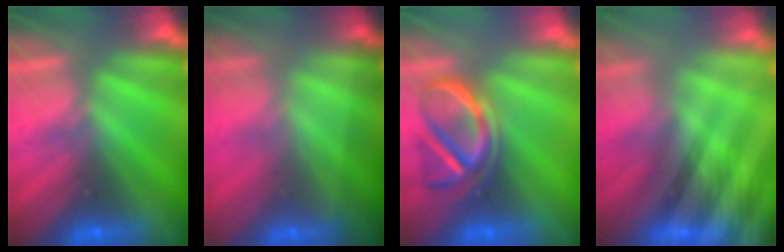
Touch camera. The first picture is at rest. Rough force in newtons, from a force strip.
{"total": 1.5}
{"total": 3.7}
{"total": 8.9}